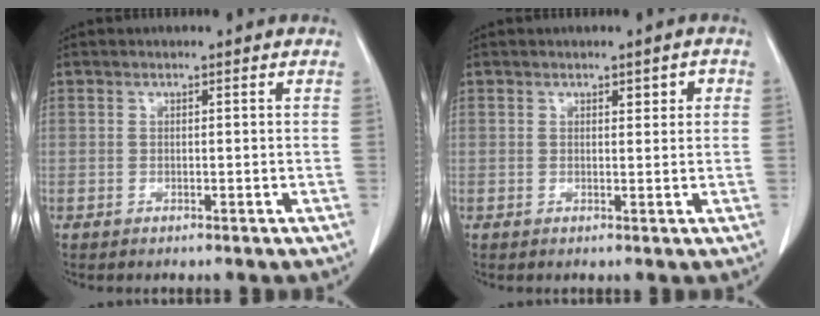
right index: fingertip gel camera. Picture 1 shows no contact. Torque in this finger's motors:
{"motor_torque": [0.22, 0.00, 0.08, 0.00]}